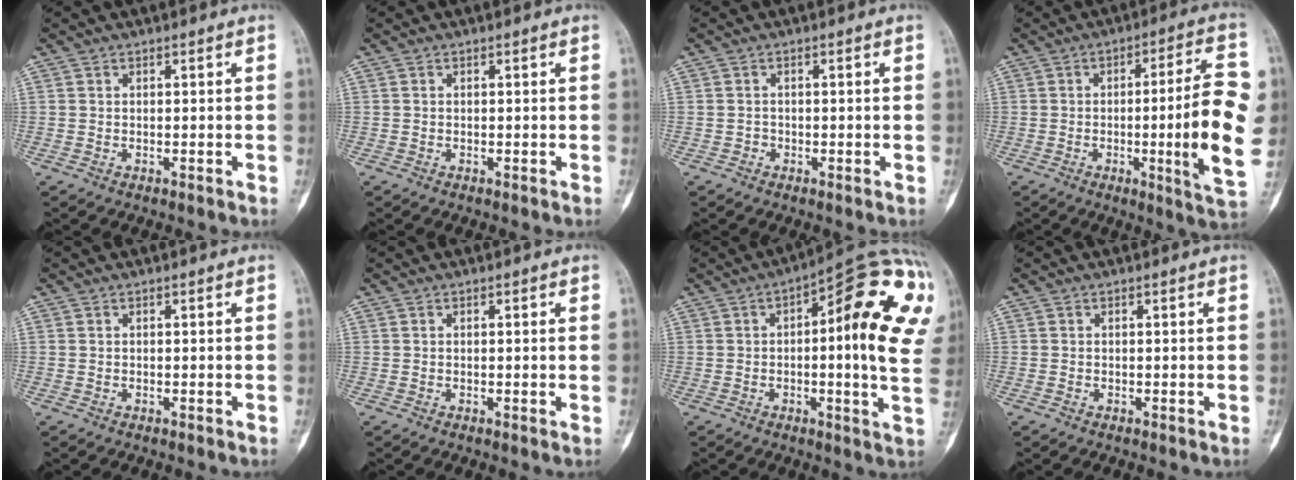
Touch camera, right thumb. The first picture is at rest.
{"total": 0.0}
{"total": 0.8, "force": [-0.3, 0.7, 0.2], "torque": [0.004, 0.003, -0.010]}
{"total": 16.3, "force": [-0.8, 1.7, 16.2], "torque": [-0.217, 0.006, -0.012]}
{"total": 0.0}
{"total": 1.0, "force": [0.1, 0.1, 1.0], "torque": [-0.016, -0.001, 0.001]}
{"total": 23.0, "force": [4.1, 6.3, 21.7], "torque": [-0.230, 0.019, 0.042]}
{"total": 0.0}